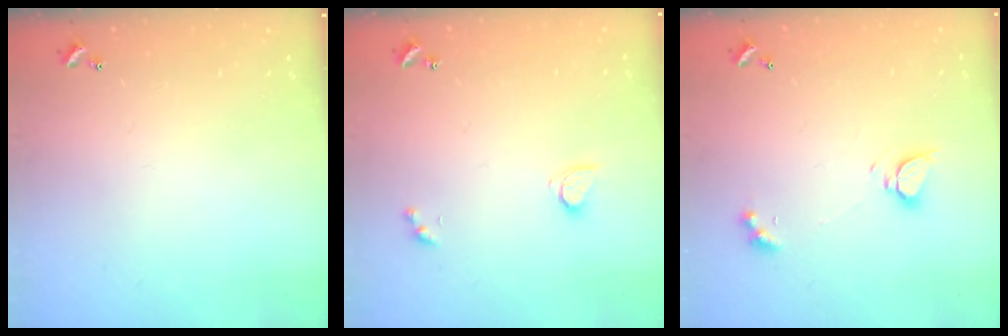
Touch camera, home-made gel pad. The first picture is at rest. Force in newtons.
{"total": 2.6, "press": 2.6, "slide": 0.3}
{"total": 4.6, "press": 4.5, "slide": 0.5}